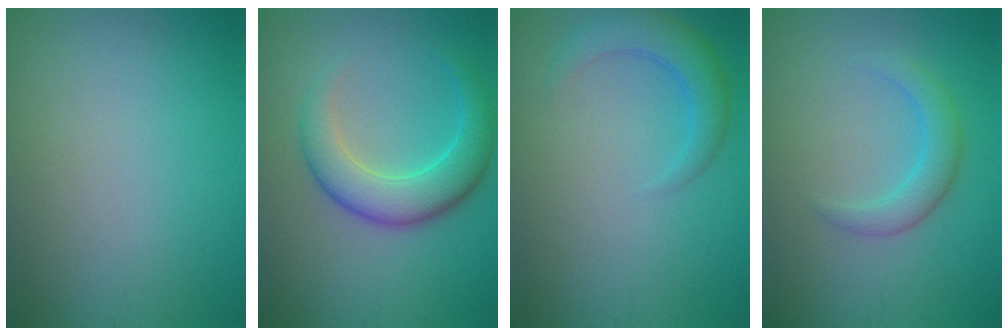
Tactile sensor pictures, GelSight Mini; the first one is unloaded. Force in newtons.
{"total": 5.4, "press": 5.4, "slide": 0.1}
{"total": 3.4, "press": 3.3, "slide": 0.3}
{"total": 2.6, "press": 2.6, "slide": 0.0}